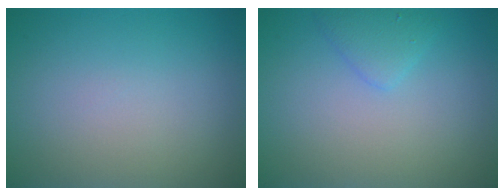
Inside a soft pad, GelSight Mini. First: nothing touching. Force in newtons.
{"total": 1.7, "press": 1.7, "slide": 0.1}